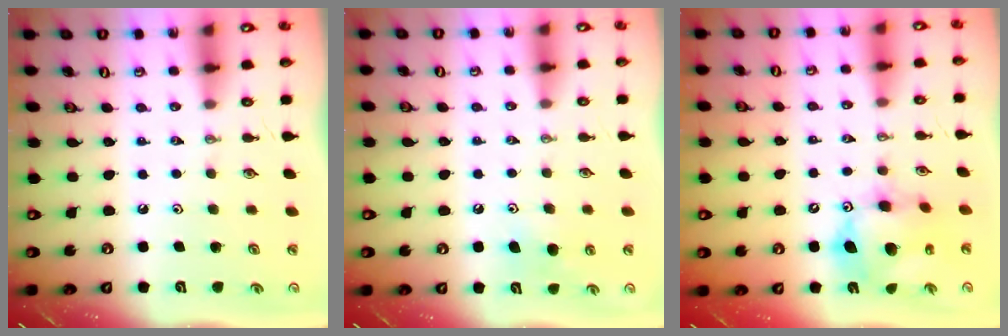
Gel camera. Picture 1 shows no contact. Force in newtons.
{"total": 6.7, "press": 6.7, "slide": 0.9}
{"total": 13.2, "press": 13.1, "slide": 1.4}